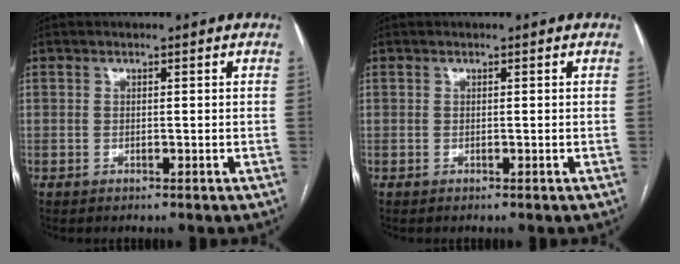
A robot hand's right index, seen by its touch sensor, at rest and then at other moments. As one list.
[{"total": 0.0}]